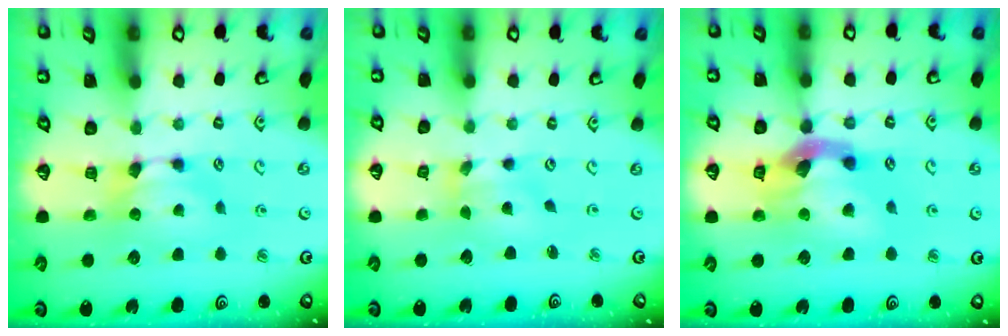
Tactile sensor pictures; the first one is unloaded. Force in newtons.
{"total": 2.0, "press": 1.3, "slide": 1.5}
{"total": 7.7, "press": 7.3, "slide": 2.4}